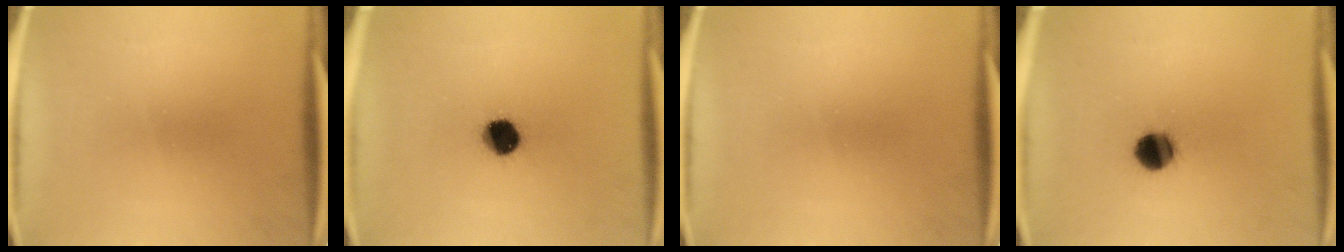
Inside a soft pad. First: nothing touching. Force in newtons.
{"total": 7.8}
{"total": 0.0}
{"total": 7.1}